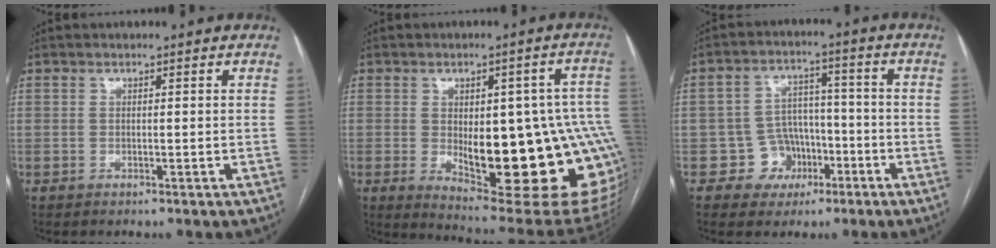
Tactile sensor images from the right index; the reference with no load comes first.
{"total": 22.8, "force": [-3.4, 6.8, 21.5], "torque": [-0.216, 0.007, -0.019]}
{"total": 6.7, "force": [-2.8, 6.0, 0.9], "torque": [0.001, 0.018, -0.039]}